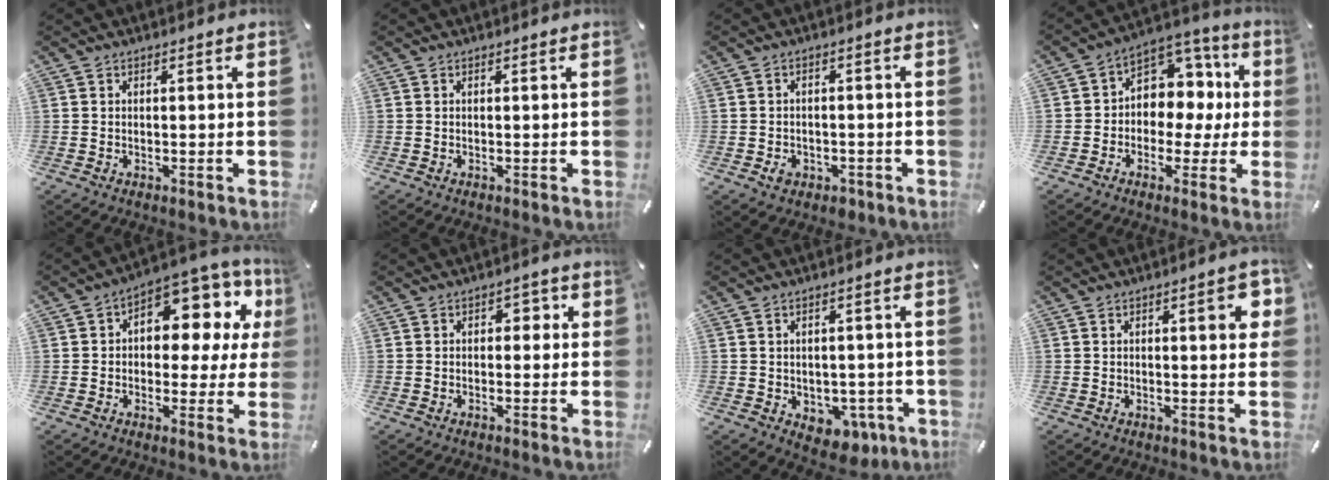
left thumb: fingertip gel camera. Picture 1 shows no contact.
{"total": 0.0}
{"total": 3.6, "force": [-1.5, 2.8, 1.6], "torque": [-0.017, 0.003, -0.027]}
{"total": 10.0, "force": [0.7, 8.9, 4.5], "torque": [-0.058, -0.019, 0.019]}
{"total": 11.0, "force": [4.6, 6.7, 7.4], "torque": [-0.093, -0.049, 0.078]}
{"total": 1.2, "force": [-0.1, 1.0, 0.7], "torque": [-0.007, 0.004, -0.008]}
{"total": 5.1, "force": [-1.3, 4.3, 2.4], "torque": [-0.021, 0.006, -0.021]}
{"total": 6.3, "force": [1.3, 2.1, 5.8], "torque": [-0.069, -0.007, 0.012]}